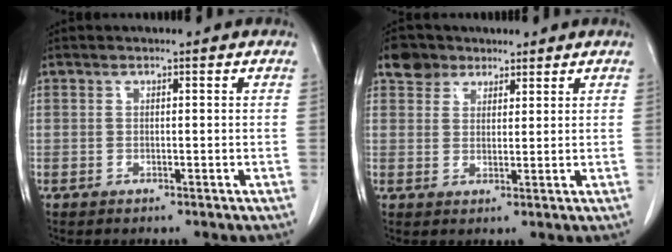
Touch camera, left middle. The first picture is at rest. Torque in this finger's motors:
{"motor_torque": [0.21, -0.31, 0.01, 0.02]}